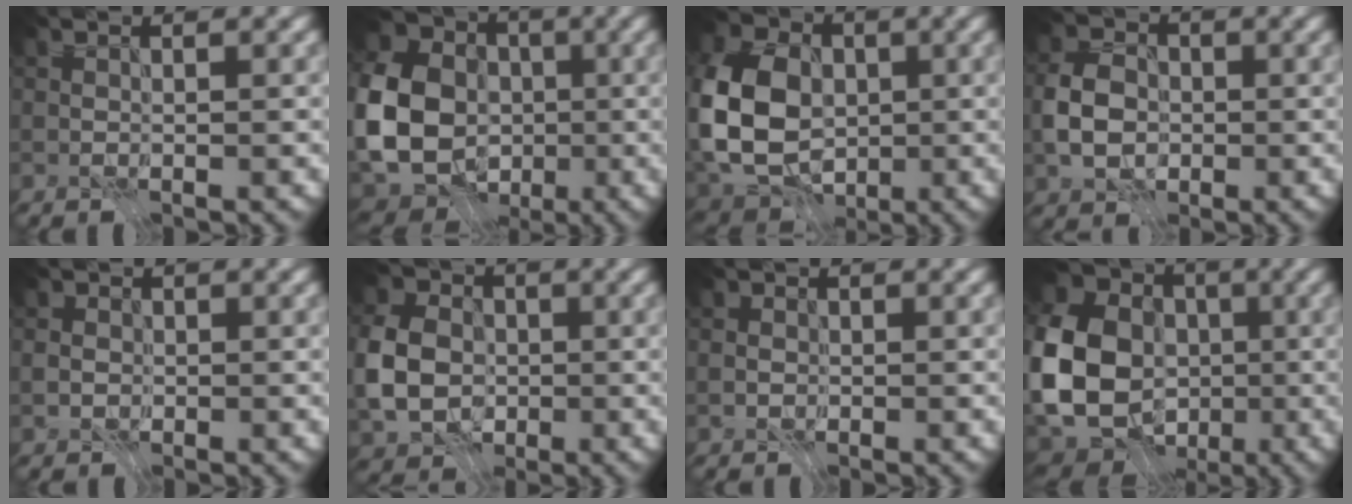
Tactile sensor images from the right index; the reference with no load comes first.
{"total": 16.9, "force": [-3.3, 14.3, 8.3], "torque": [-0.208, -0.012, -0.082]}
{"total": 12.7, "force": [-1.0, 9.9, 7.9], "torque": [-0.191, -0.005, -0.034]}
{"total": 4.9, "force": [-1.3, 3.8, 2.7], "torque": [-0.053, 0.005, -0.036]}
{"total": 1.6, "force": [-0.3, 1.6, 0.4], "torque": [-0.006, -0.001, -0.010]}
{"total": 8.3, "force": [-1.4, 6.9, 4.5], "torque": [-0.105, 0.005, -0.039]}
{"total": 1.3, "force": [-0.2, 1.3, 0.3], "torque": [-0.004, 0.000, -0.008]}
{"total": 18.7, "force": [-3.4, 15.8, 9.4], "torque": [-0.216, -0.010, -0.088]}